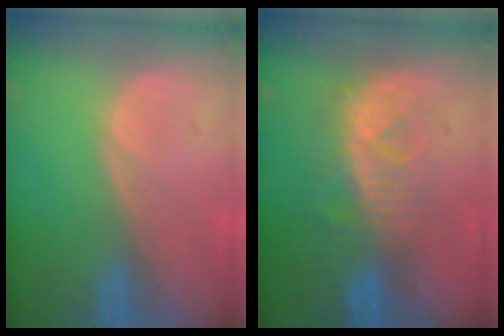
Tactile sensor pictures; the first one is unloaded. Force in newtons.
{"total": 8.1, "press": 7.5, "slide": 3.1}